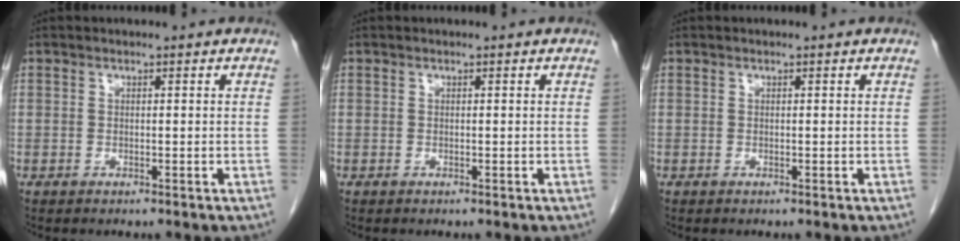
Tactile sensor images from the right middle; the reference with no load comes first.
{"total": 0.0}
{"total": 0.0}